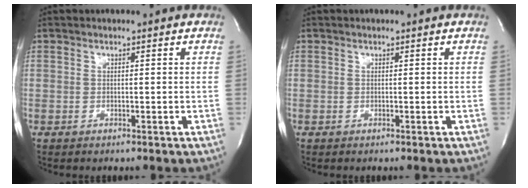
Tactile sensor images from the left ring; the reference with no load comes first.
{"total": 0.0}